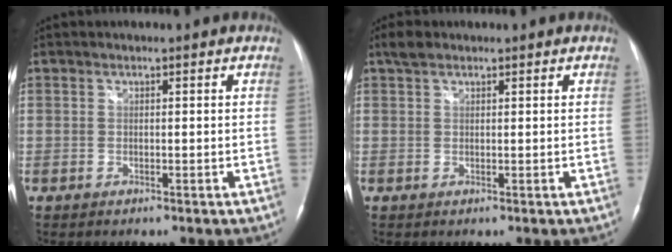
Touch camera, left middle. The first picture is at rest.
{"total": 1.9, "force": [1.5, 0.8, 0.9], "torque": [-0.023, 0.011, 0.028]}